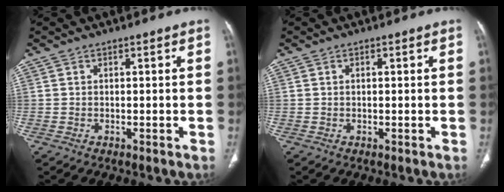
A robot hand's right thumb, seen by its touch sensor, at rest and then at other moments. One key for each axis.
{"total": 0.7, "fx": 0.2, "fy": 0.3, "fz": 0.6, "tx": -0.017, "ty": 0.004, "tz": 0.004}